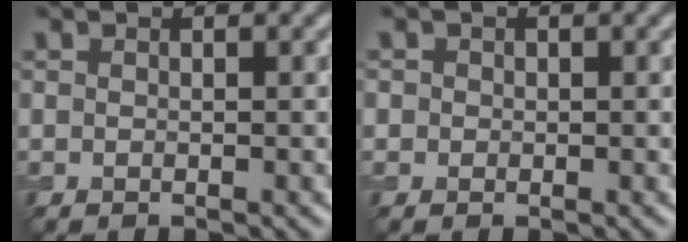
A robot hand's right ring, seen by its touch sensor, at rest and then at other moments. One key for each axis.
{"total": 0.9, "fx": 0.3, "fy": 0.8, "fz": 0.1, "tx": 0.003, "ty": -0.002, "tz": -0.003}